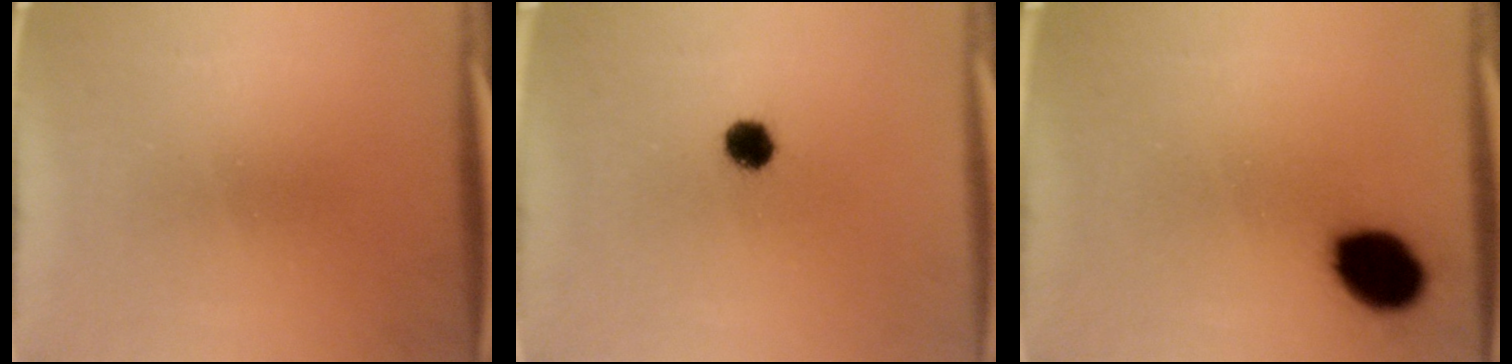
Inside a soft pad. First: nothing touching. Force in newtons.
{"total": 4.3}
{"total": 11.2}